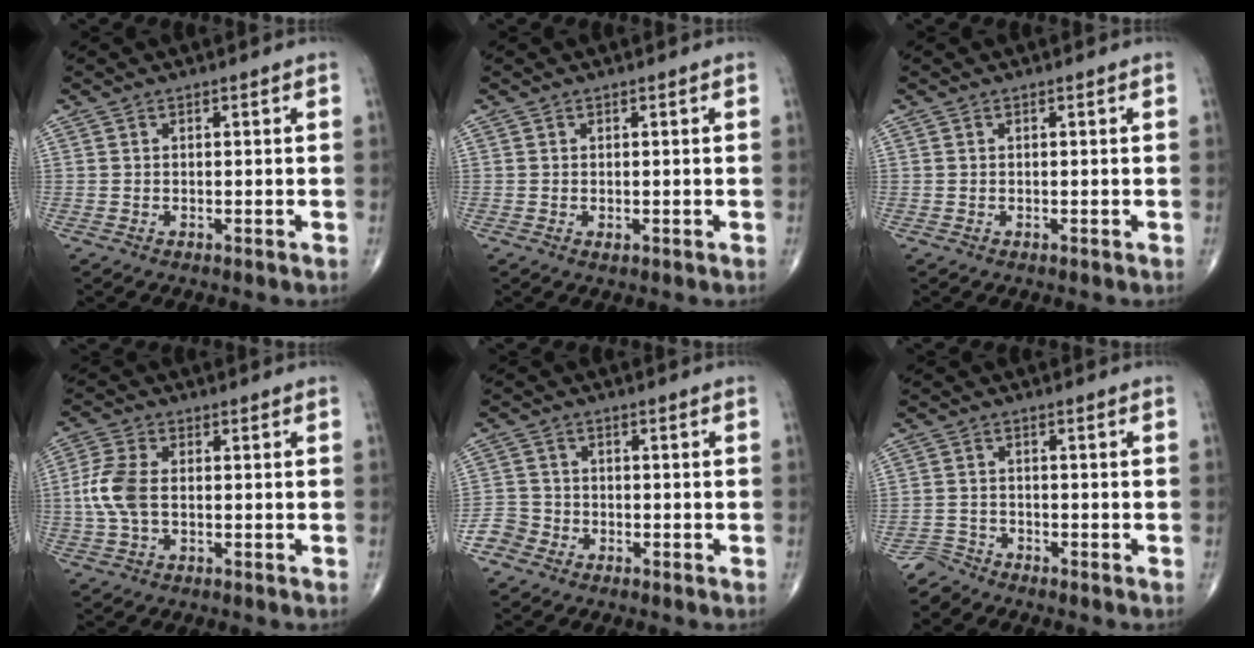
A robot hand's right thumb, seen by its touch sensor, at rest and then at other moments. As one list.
[{"total": 0.5, "force": [-0.1, 0.3, 0.4], "torque": [-0.006, -0.002, -0.001]}, {"total": 0.0}, {"total": 7.3, "force": [-0.3, 4.2, 5.9], "torque": [-0.146, 0.013, -0.010]}, {"total": 4.1, "force": [-2.5, 3.2, 0.5], "torque": [0.007, 0.014, -0.056]}, {"total": 2.8, "force": [-2.7, 0.4, -0.8], "torque": [0.016, -0.003, -0.058]}]